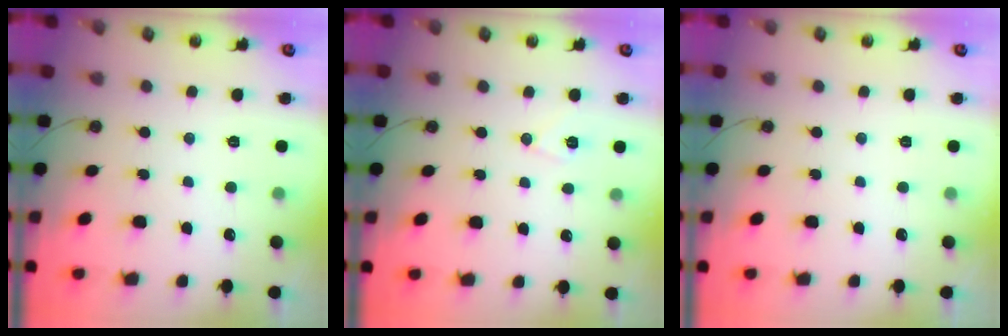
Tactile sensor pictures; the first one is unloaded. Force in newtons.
{"total": 6.8, "press": 6.4, "slide": 2.4}
{"total": 0.0}